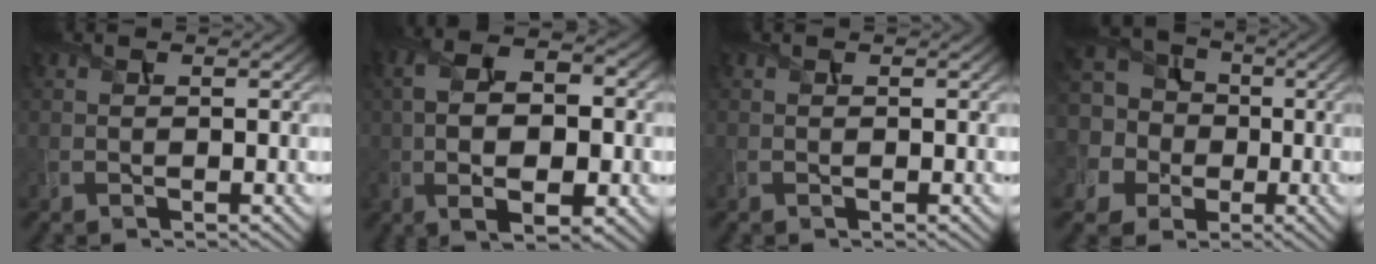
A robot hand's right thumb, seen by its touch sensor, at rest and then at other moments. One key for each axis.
{"total": 10.9, "fx": -0.4, "fy": 6.0, "fz": 9.1, "tx": -0.177, "ty": -0.010, "tz": 0.000}
{"total": 0.0}
{"total": 12.6, "fx": 0.7, "fy": 11.1, "fz": 5.8, "tx": -0.202, "ty": 0.014, "tz": -0.017}